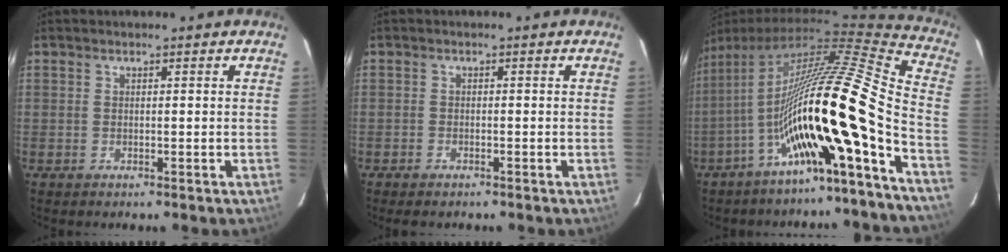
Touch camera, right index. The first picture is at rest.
{"total": 1.8, "force": [-1.6, 0.5, 0.7], "torque": [-0.023, -0.003, -0.031]}
{"total": 19.9, "force": [-7.0, 0.1, 18.6], "torque": [-0.279, -0.038, -0.129]}